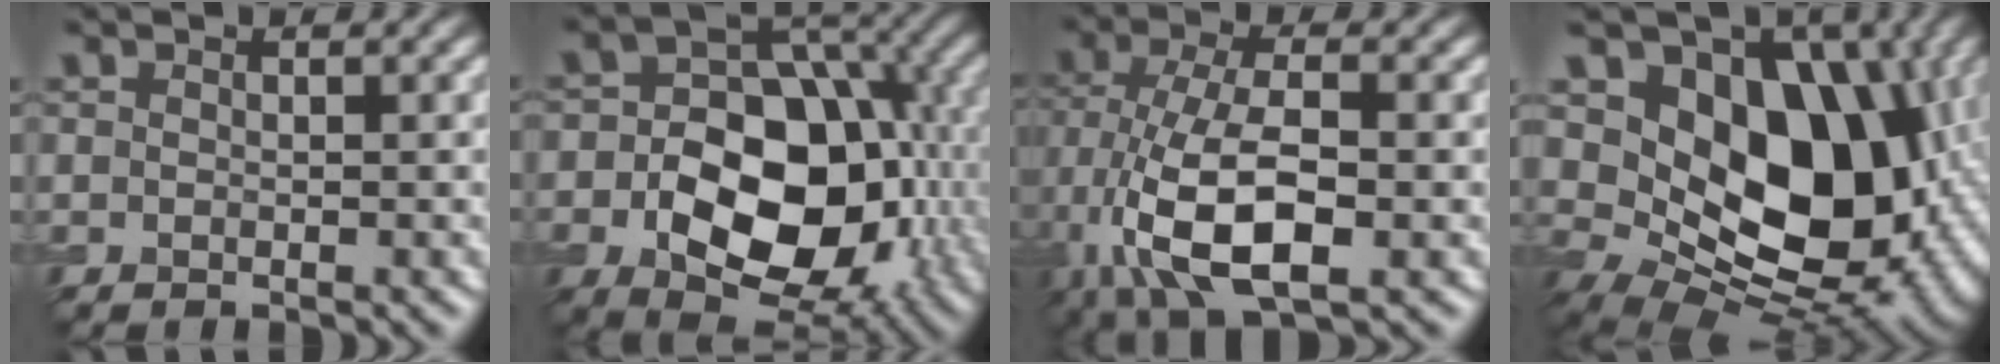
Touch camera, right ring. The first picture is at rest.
{"total": 13.7, "force": [-3.3, 9.4, 9.4], "torque": [-0.131, -0.016, -0.061]}
{"total": 9.7, "force": [-2.9, 4.1, 8.2], "torque": [-0.168, -0.005, -0.056]}
{"total": 15.3, "force": [1.7, 10.8, 10.8], "torque": [-0.129, -0.011, 0.029]}